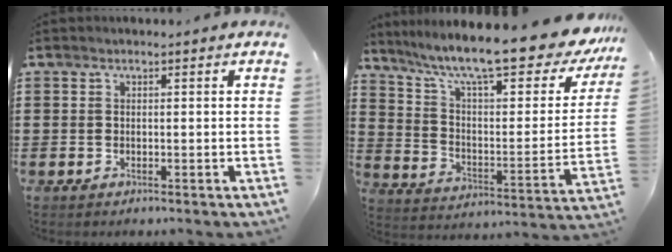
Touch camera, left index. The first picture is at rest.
{"total": 12.9, "force": [10.1, 1.1, 7.8], "torque": [-0.160, -0.073, 0.165]}